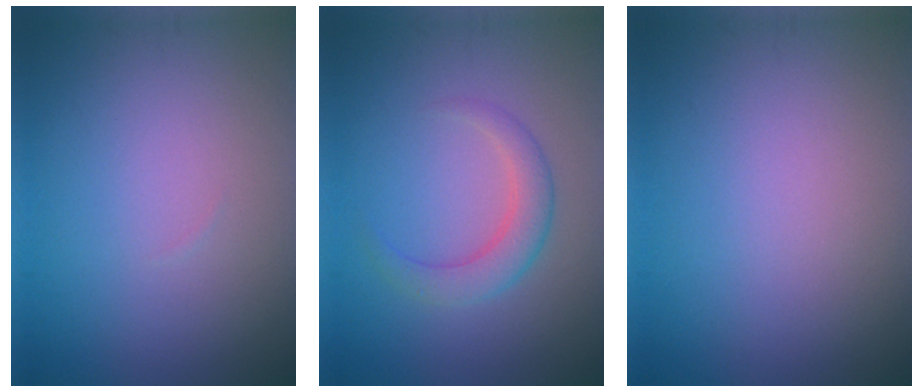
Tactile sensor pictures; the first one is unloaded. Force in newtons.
{"total": 2.8, "press": 2.8, "slide": 0.1}
{"total": 0.0}